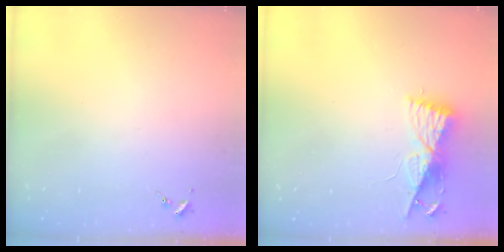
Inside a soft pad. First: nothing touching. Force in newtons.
{"total": 8.5, "press": 8.5, "slide": 0.8}